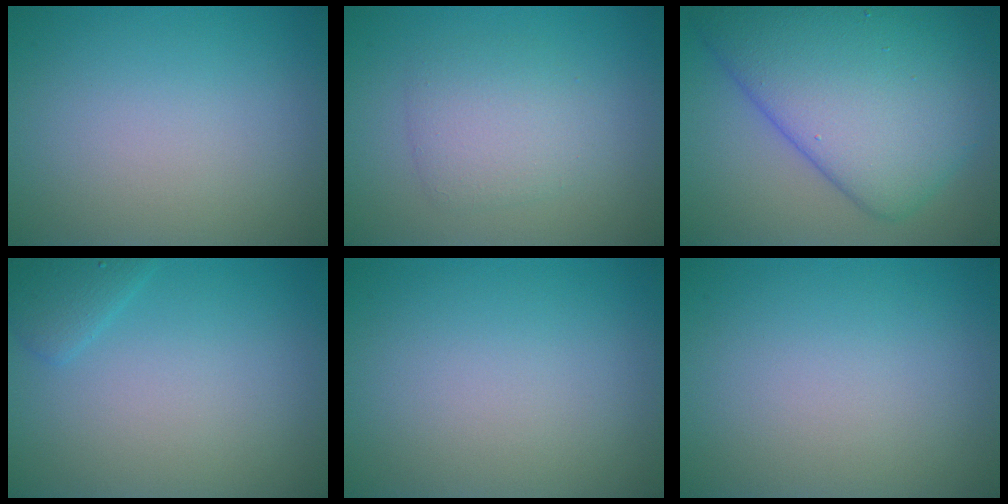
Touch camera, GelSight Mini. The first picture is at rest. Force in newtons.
{"total": 3.0, "press": 3.0, "slide": 0.1}
{"total": 11.6, "press": 11.6, "slide": 0.3}
{"total": 1.6, "press": 1.6, "slide": 0.1}
{"total": 0.0}
{"total": 0.0}